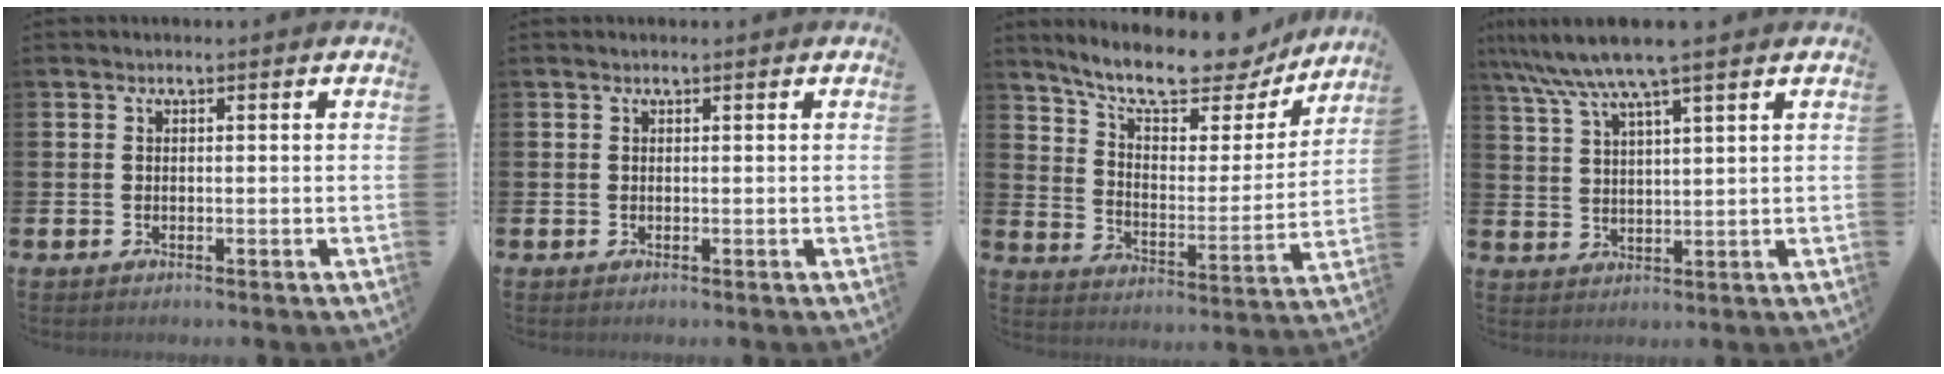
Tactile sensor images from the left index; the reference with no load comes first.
{"total": 0.0}
{"total": 11.5, "force": [10.2, 2.7, 4.7], "torque": [-0.111, -0.069, 0.172]}
{"total": 7.7, "force": [6.4, 0.3, 4.3], "torque": [-0.104, -0.018, 0.113]}